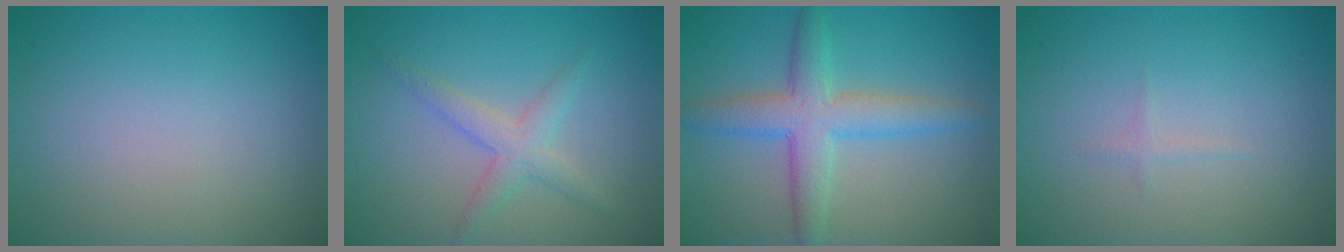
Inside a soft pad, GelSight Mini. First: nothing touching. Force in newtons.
{"total": 2.5, "press": 2.5, "slide": 0.2}
{"total": 4.9, "press": 4.9, "slide": 0.2}
{"total": 0.5, "press": 0.5, "slide": 0.0}